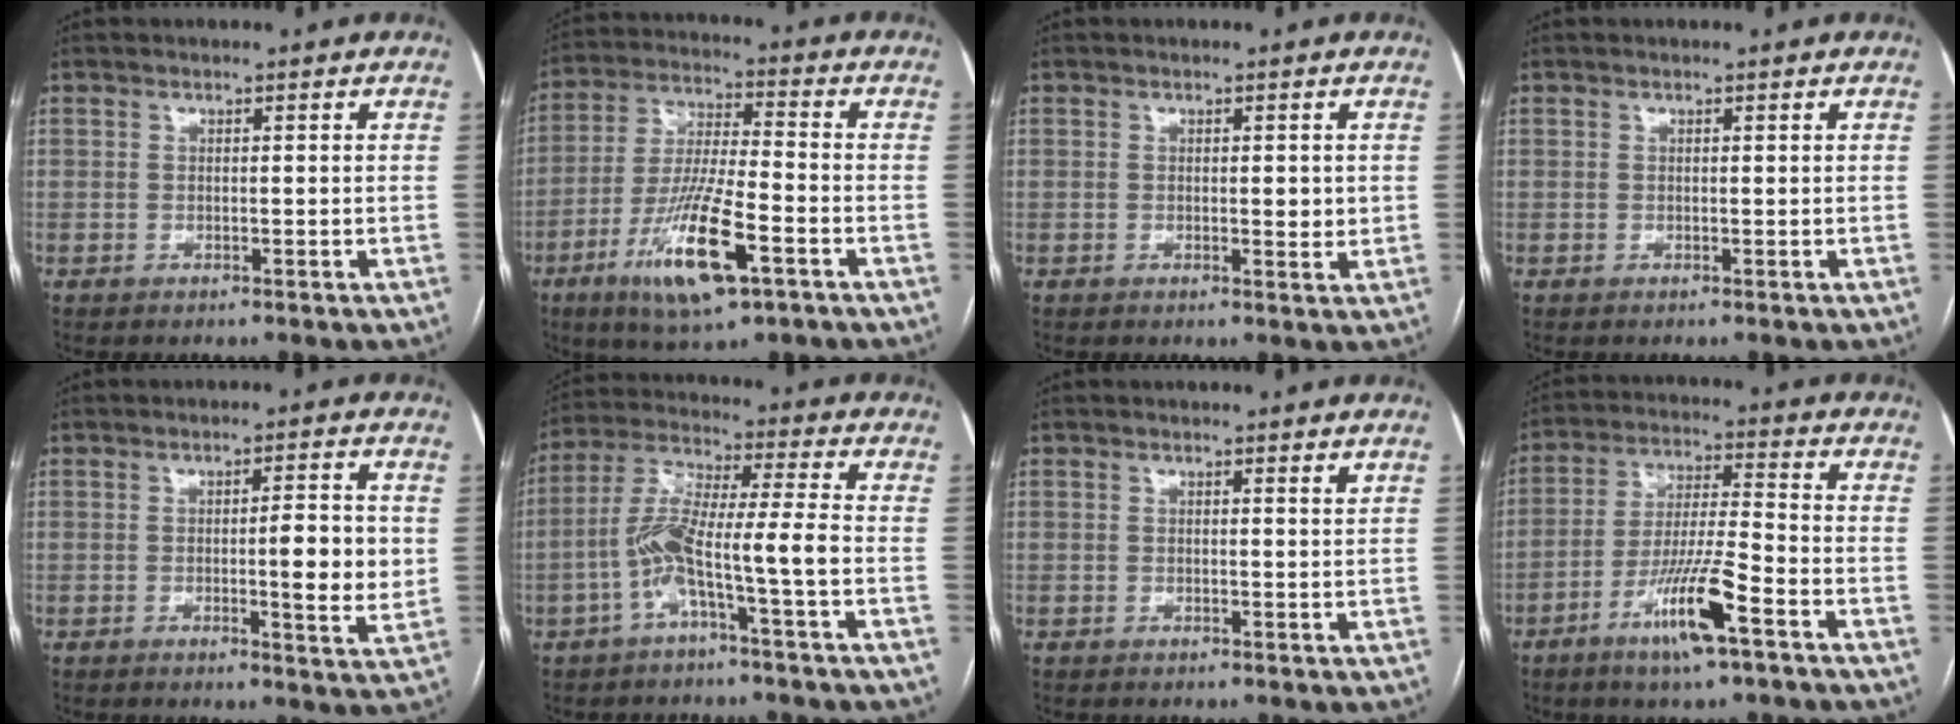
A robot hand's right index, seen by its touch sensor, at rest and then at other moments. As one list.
[{"total": 14.6, "force": [-6.7, 2.5, 12.7], "torque": [-0.250, -0.020, -0.118]}, {"total": 2.3, "force": [0.2, 0.7, 2.1], "torque": [-0.029, -0.004, 0.003]}, {"total": 0.0}, {"total": 7.4, "force": [0.0, 1.0, 7.3], "torque": [-0.097, -0.004, -0.002]}, {"total": 10.3, "force": [-3.4, -0.2, 9.7], "torque": [-0.195, 0.024, -0.068]}, {"total": 0.7, "force": [0.6, -0.1, 0.5], "torque": [-0.008, -0.004, 0.006]}, {"total": 11.6, "force": [-6.0, 0.5, 9.8], "torque": [-0.188, -0.013, -0.113]}]